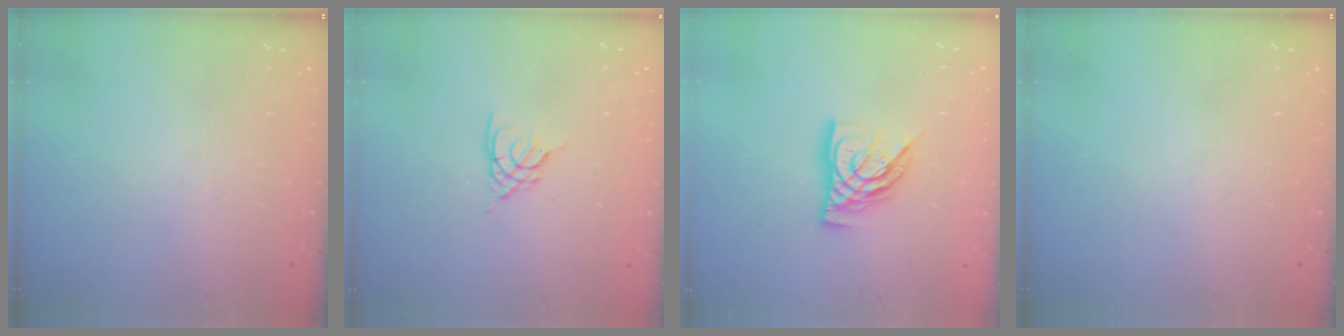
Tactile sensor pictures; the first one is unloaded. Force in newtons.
{"total": 2.7, "press": 2.7, "slide": 0.4}
{"total": 11.3, "press": 11.2, "slide": 1.4}
{"total": 0.0}